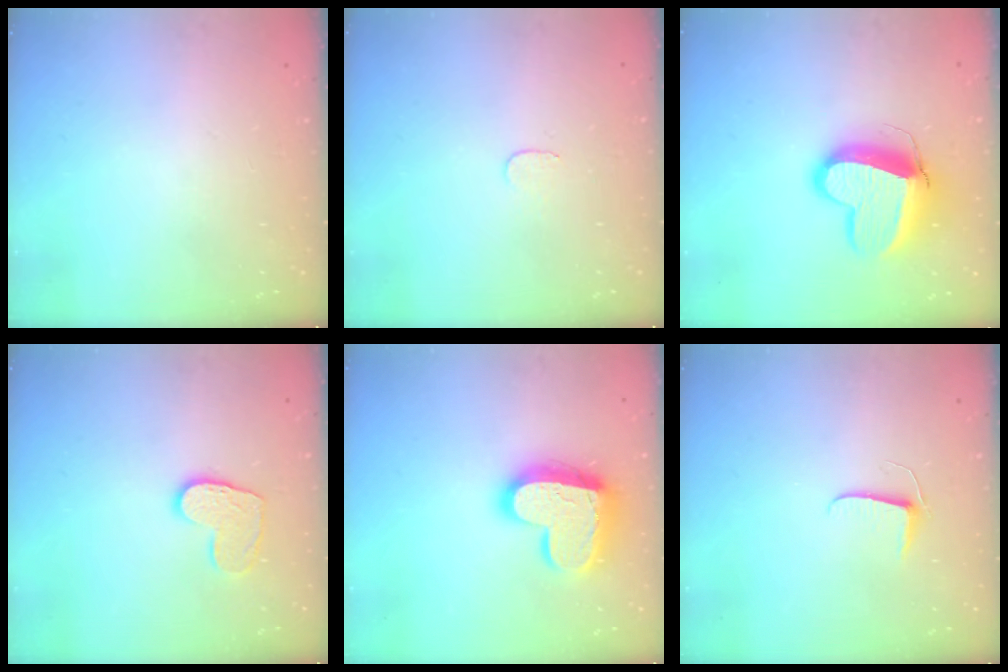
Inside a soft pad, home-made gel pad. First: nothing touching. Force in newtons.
{"total": 3.0, "press": 3.0, "slide": 0.3}
{"total": 14.4, "press": 14.3, "slide": 1.6}
{"total": 9.1, "press": 9.1, "slide": 0.2}
{"total": 17.7, "press": 17.7, "slide": 1.0}
{"total": 5.5, "press": 5.5, "slide": 0.5}